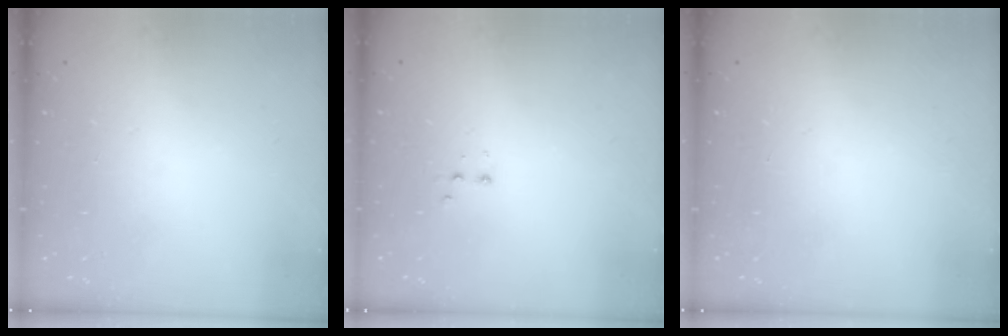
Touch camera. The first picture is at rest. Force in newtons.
{"total": 2.4, "press": 2.2, "slide": 0.9}
{"total": 0.0}